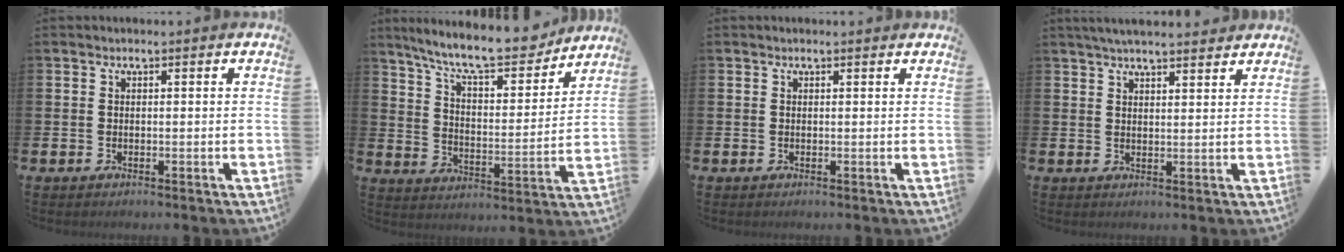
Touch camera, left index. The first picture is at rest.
{"total": 11.3, "force": [10.2, 2.0, 4.4], "torque": [-0.110, -0.067, 0.176]}
{"total": 0.0}
{"total": 3.9, "force": [3.7, 0.4, 1.1], "torque": [-0.024, -0.013, 0.067]}